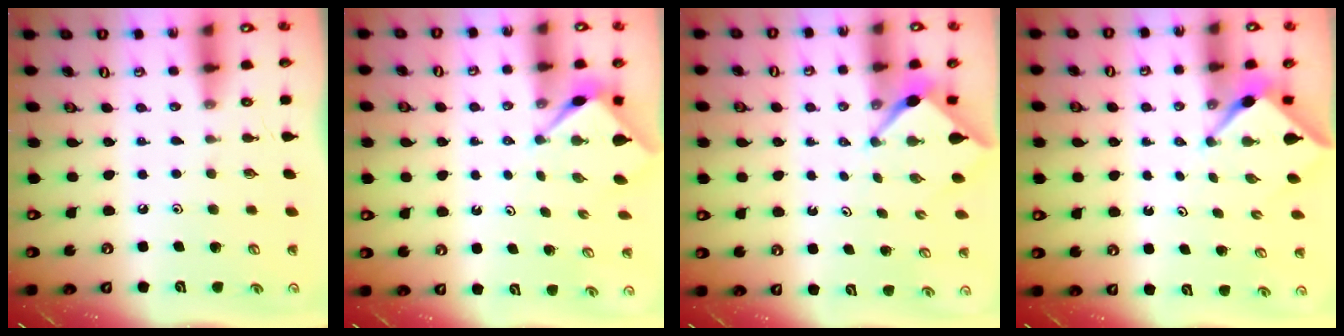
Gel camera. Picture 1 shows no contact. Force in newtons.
{"total": 3.2, "press": 3.2, "slide": 0.4}
{"total": 2.4, "press": 2.4, "slide": 0.2}
{"total": 3.1, "press": 3.1, "slide": 0.3}